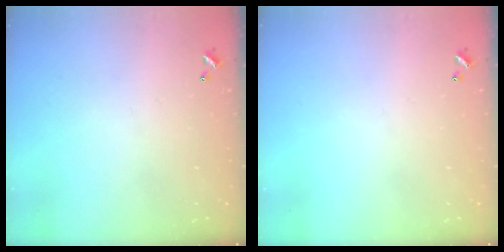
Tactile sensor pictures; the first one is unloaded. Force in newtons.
{"total": 0.0}